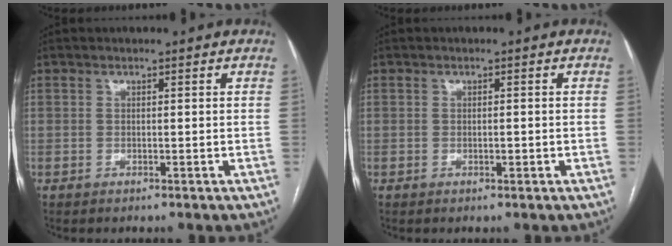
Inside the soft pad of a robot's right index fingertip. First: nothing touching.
{"total": 1.0, "force": [-0.3, 0.3, 0.9], "torque": [-0.018, -0.001, -0.002]}